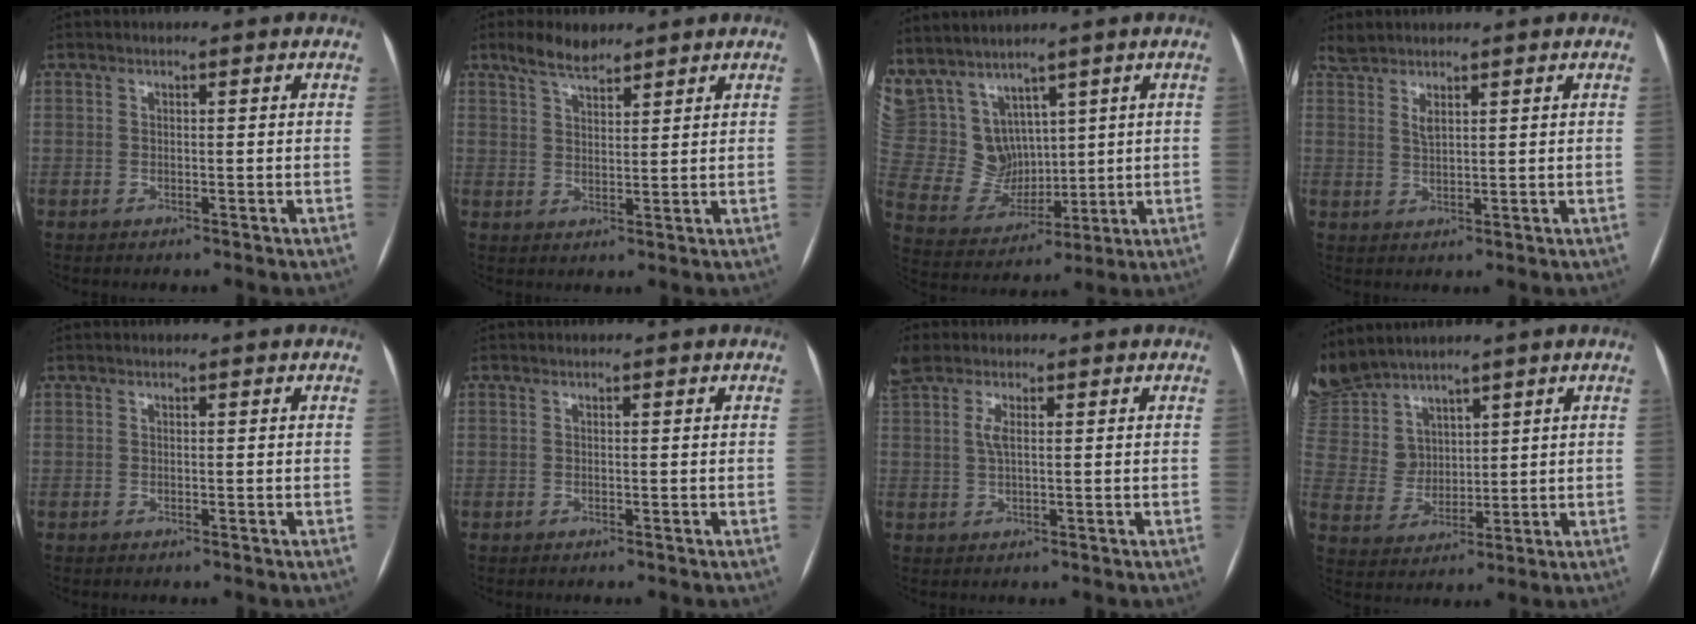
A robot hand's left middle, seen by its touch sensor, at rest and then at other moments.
{"total": 4.9, "force": [4.0, 1.5, 2.4], "torque": [-0.052, 0.008, 0.075]}
{"total": 14.1, "force": [9.7, 9.2, 4.5], "torque": [-0.134, 0.030, 0.219]}
{"total": 2.8, "force": [2.3, 0.6, 1.4], "torque": [-0.039, 0.002, 0.054]}
{"total": 0.0}
{"total": 0.0}
{"total": 3.8, "force": [1.6, 1.4, 3.2], "torque": [-0.089, 0.013, 0.036]}
{"total": 11.5, "force": [9.9, 5.5, 2.0], "torque": [-0.066, 0.008, 0.218]}